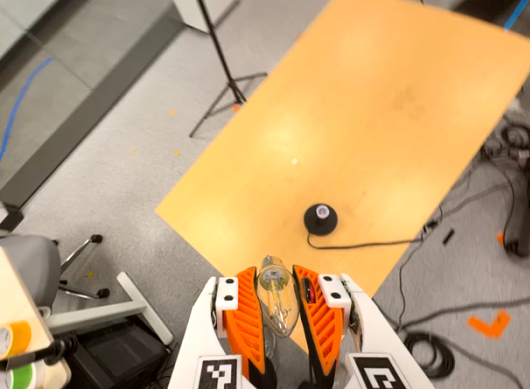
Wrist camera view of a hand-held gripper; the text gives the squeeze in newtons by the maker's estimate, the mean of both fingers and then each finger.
{"total": 21.3, "left": 23.0, "right": 19.5}